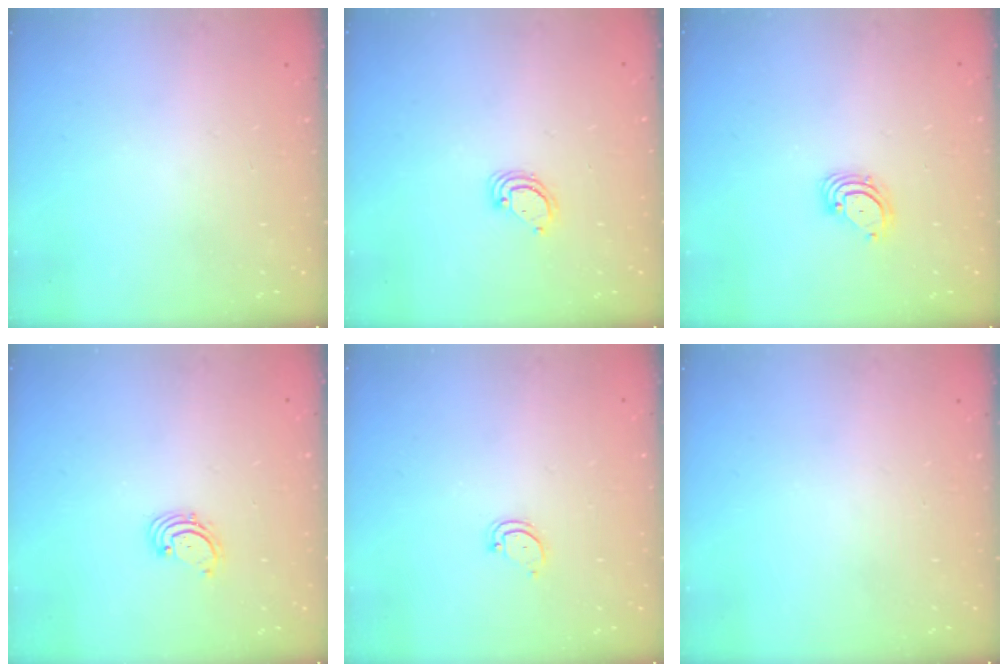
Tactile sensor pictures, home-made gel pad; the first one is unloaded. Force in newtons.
{"total": 3.8, "press": 3.8, "slide": 0.3}
{"total": 3.2, "press": 3.2, "slide": 0.1}
{"total": 1.6, "press": 1.6, "slide": 0.2}
{"total": 2.8, "press": 2.8, "slide": 0.2}
{"total": 0.0}